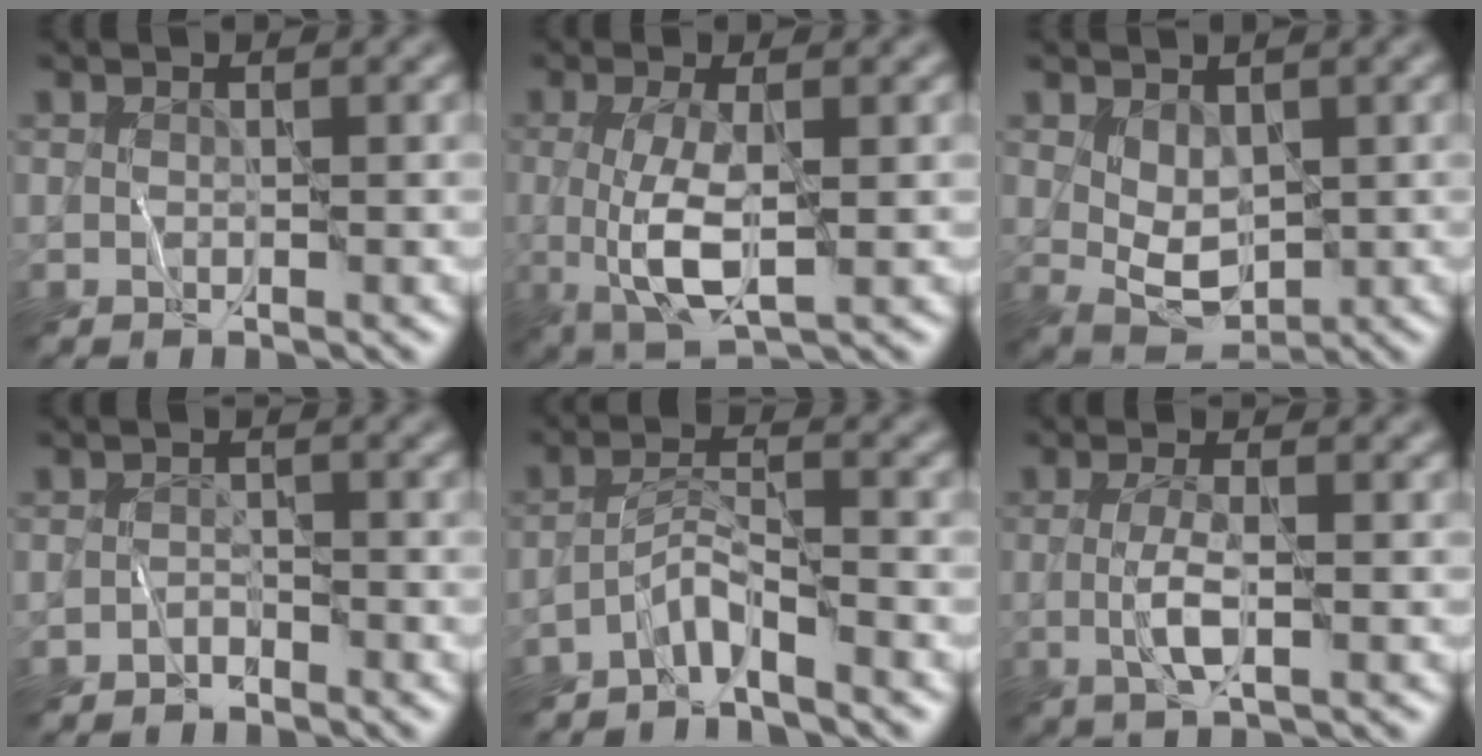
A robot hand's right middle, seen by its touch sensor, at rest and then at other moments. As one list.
[{"total": 4.7, "force": [0.0, 1.2, 4.5], "torque": [-0.098, -0.010, 0.001]}, {"total": 3.4, "force": [0.7, 2.1, 2.6], "torque": [-0.048, -0.009, 0.020]}, {"total": 1.2, "force": [-1.1, 0.4, -0.1], "torque": [0.007, 0.010, -0.023]}, {"total": 2.8, "force": [-2.4, 0.2, 1.3], "torque": [-0.022, 0.011, -0.056]}, {"total": 2.7, "force": [-0.2, 0.5, 2.6], "torque": [-0.059, -0.003, -0.009]}]